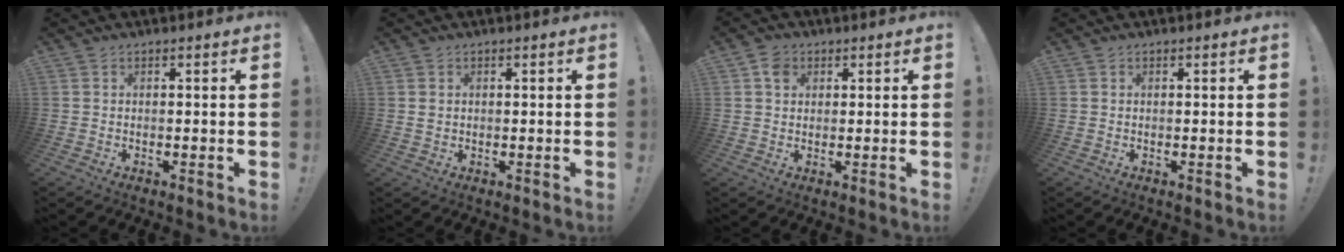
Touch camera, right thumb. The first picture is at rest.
{"total": 1.1, "force": [0.3, 1.0, 0.4], "torque": [-0.003, 0.003, 0.005]}
{"total": 3.6, "force": [1.4, 3.0, 1.4], "torque": [-0.013, -0.002, 0.023]}
{"total": 0.0}